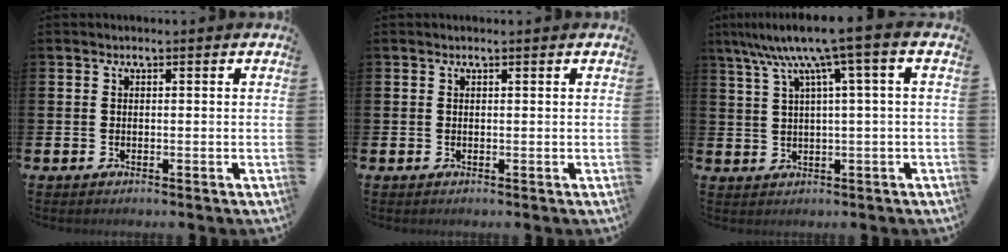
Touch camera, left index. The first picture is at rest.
{"total": 0.0}
{"total": 7.8, "force": [3.5, -0.2, 6.9], "torque": [-0.144, -0.005, 0.058]}